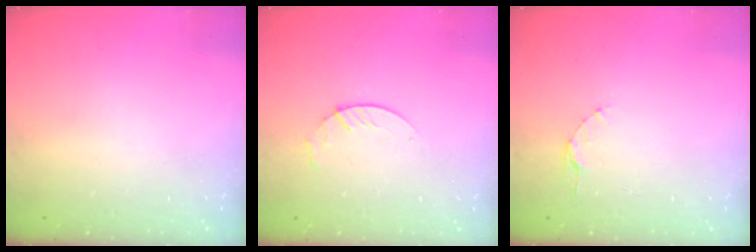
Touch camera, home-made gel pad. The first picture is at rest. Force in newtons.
{"total": 2.9, "press": 2.9, "slide": 0.4}
{"total": 3.5, "press": 3.5, "slide": 0.3}